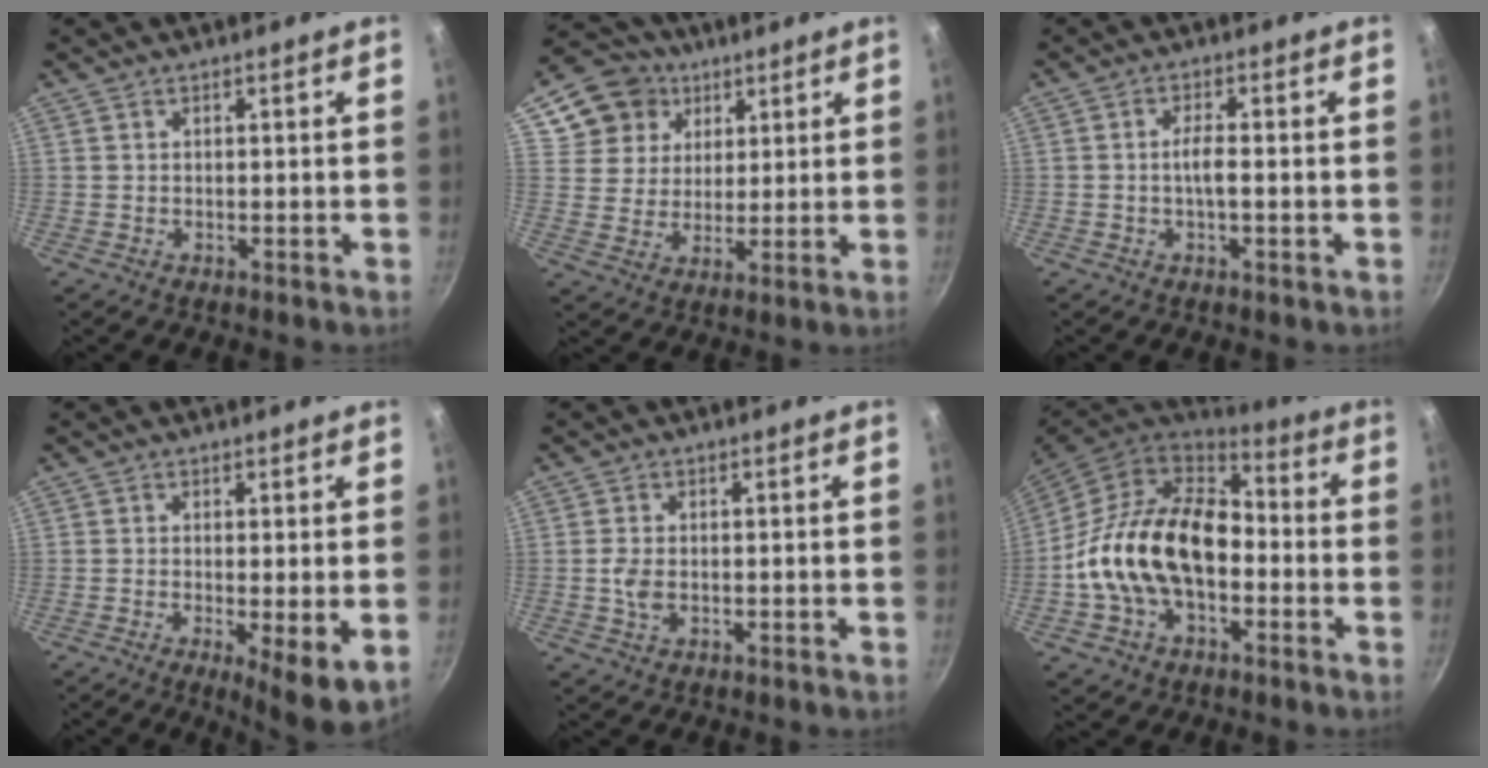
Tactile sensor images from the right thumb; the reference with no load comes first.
{"total": 11.8, "force": [5.8, 9.7, 3.3], "torque": [-0.034, -0.003, 0.097]}
{"total": 3.2, "force": [-0.6, 0.9, 3.0], "torque": [-0.061, 0.008, -0.014]}
{"total": 7.5, "force": [-1.2, 1.6, 7.3], "torque": [-0.102, -0.018, -0.013]}
{"total": 2.9, "force": [-0.3, 1.8, 2.3], "torque": [-0.049, 0.001, -0.007]}
{"total": 20.7, "force": [-2.8, 13.6, 15.4], "torque": [-0.252, 0.045, -0.060]}